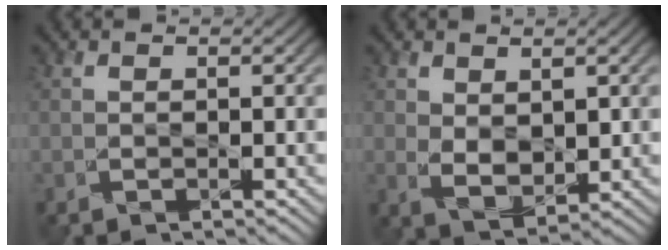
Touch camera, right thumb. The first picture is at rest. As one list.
[{"total": 4.1, "force": [1.2, 2.5, 2.9], "torque": [-0.060, -0.009, 0.029]}]